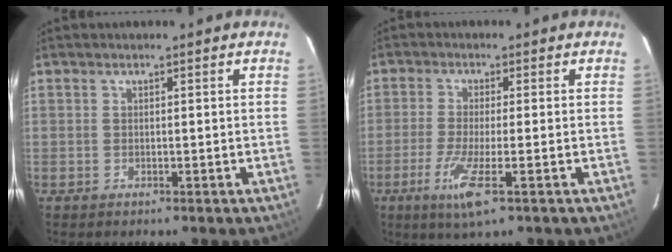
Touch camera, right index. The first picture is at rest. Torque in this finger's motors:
{"motor_torque": [0.39, -0.16, 0.17, 0.11]}